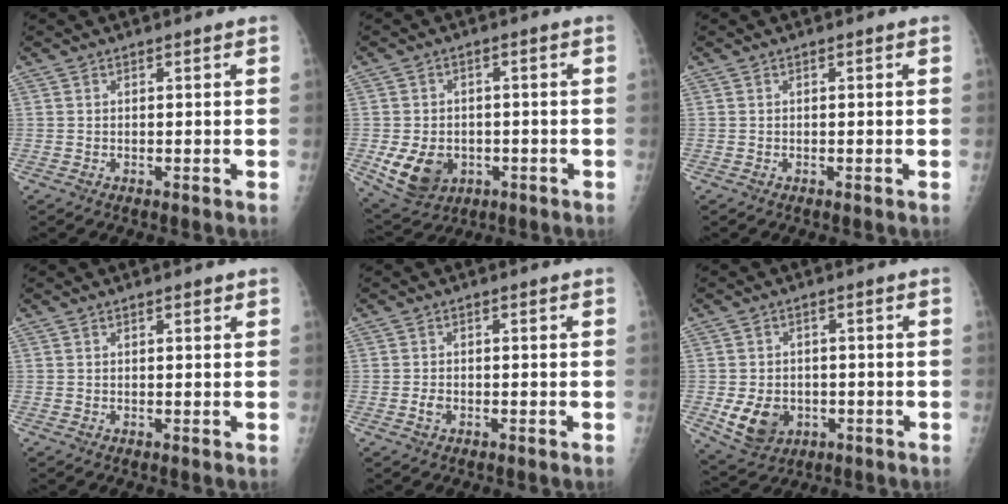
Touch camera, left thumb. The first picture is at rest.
{"total": 9.3, "force": [-2.8, 7.2, 5.3], "torque": [-0.083, 0.006, -0.031]}
{"total": 0.0}
{"total": 0.8, "force": [0.6, 0.4, 0.5], "torque": [-0.002, -0.001, 0.007]}
{"total": 1.4, "force": [-0.8, 1.0, 0.7], "torque": [-0.014, 0.004, -0.016]}
{"total": 7.8, "force": [-2.2, 6.2, 4.3], "torque": [-0.061, 0.006, -0.021]}